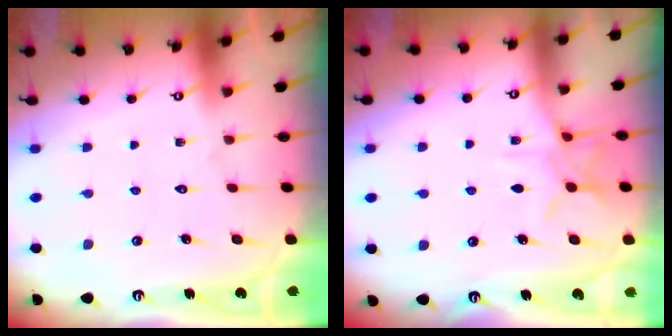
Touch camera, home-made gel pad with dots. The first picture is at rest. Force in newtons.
{"total": 7.8, "press": 7.8, "slide": 0.5}